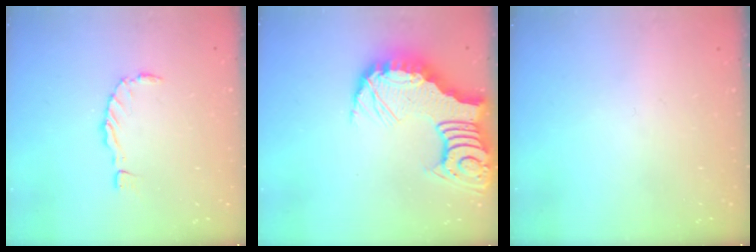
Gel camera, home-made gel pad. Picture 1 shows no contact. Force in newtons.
{"total": 13.3, "press": 13.2, "slide": 1.6}
{"total": 0.0}